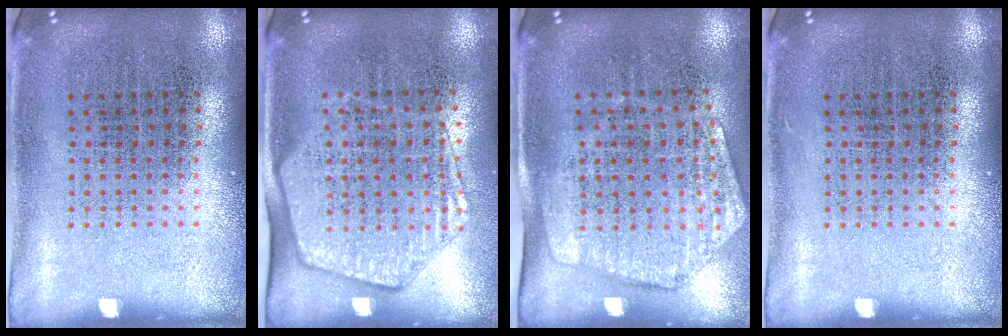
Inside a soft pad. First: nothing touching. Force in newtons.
{"total": 1.9, "press": 1.7, "slide": 0.9}
{"total": 1.9, "press": 1.6, "slide": 1.0}
{"total": 0.0}